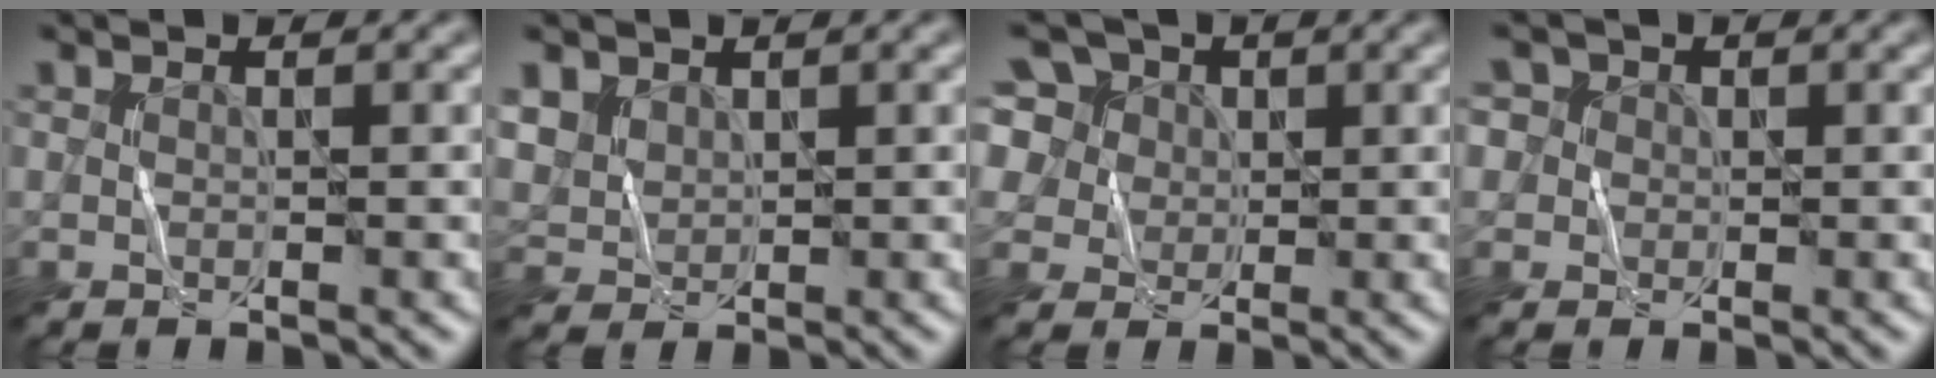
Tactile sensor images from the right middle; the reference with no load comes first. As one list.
[{"total": 3.1, "force": [1.7, 2.3, 1.1], "torque": [-0.043, -0.005, 0.046]}, {"total": 11.5, "force": [5.8, 8.4, 5.2], "torque": [-0.125, 0.043, 0.082]}, {"total": 3.4, "force": [1.2, 3.0, 1.0], "torque": [-0.011, 0.013, 0.008]}]